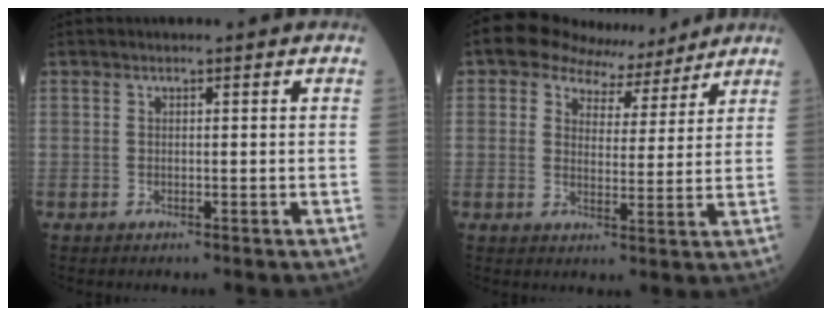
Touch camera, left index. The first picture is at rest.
{"total": 8.0, "force": [6.9, 3.8, 1.6], "torque": [-0.020, 0.016, 0.096]}